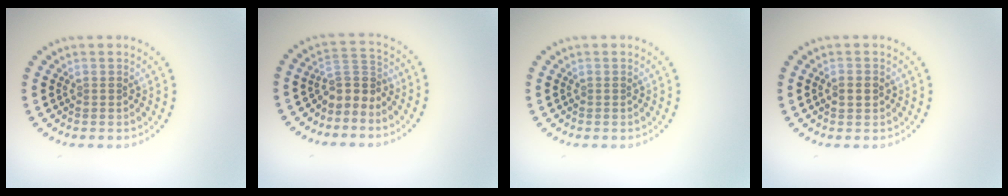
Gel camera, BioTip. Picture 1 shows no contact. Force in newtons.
{"total": 2.6, "press": 1.9, "slide": 1.8}
{"total": 0.0}
{"total": 2.1, "press": 2.1, "slide": 0.2}